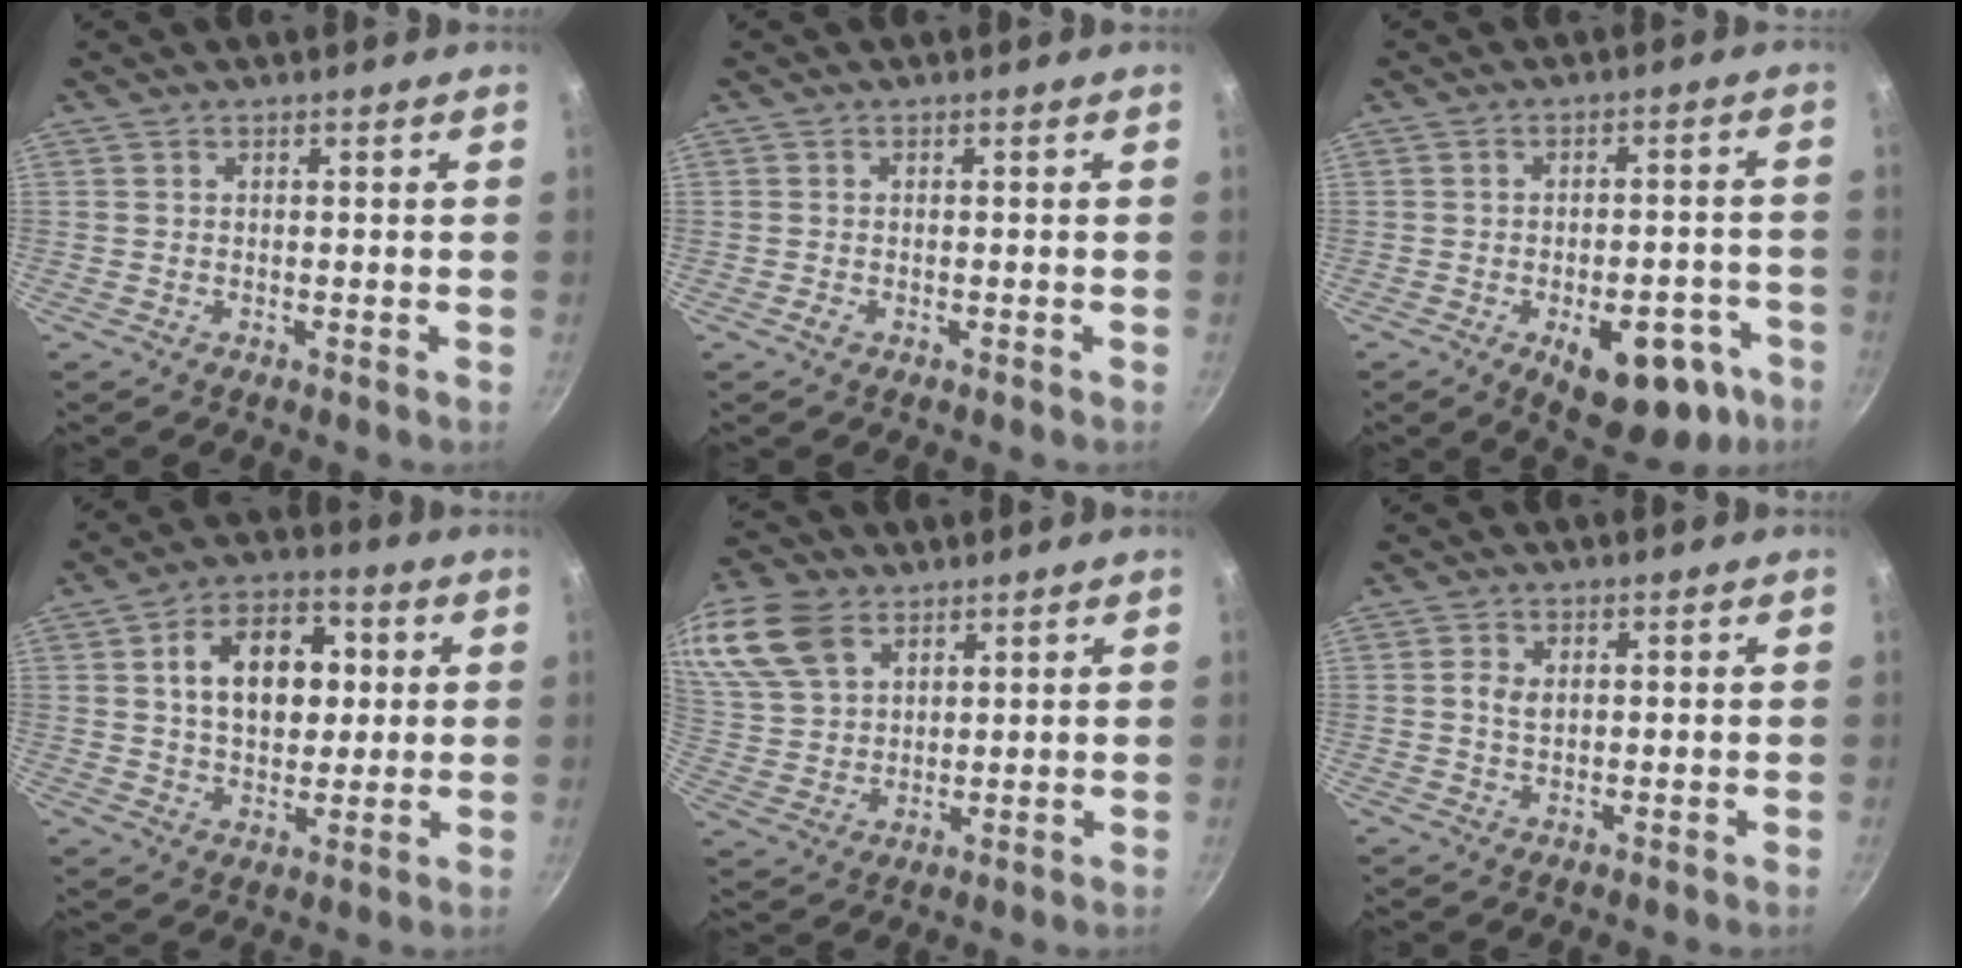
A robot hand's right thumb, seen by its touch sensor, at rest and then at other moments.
{"total": 1.0, "force": [-0.5, 0.6, 0.6], "torque": [-0.010, -0.001, -0.009]}
{"total": 15.3, "force": [-6.9, 8.0, 11.1], "torque": [-0.096, 0.030, -0.077]}
{"total": 14.1, "force": [2.5, 9.5, 10.0], "torque": [-0.118, 0.011, 0.032]}
{"total": 15.9, "force": [8.4, 10.4, 8.6], "torque": [-0.180, -0.003, 0.170]}
{"total": 2.6, "force": [0.3, 1.8, 1.9], "torque": [-0.031, 0.003, 0.005]}